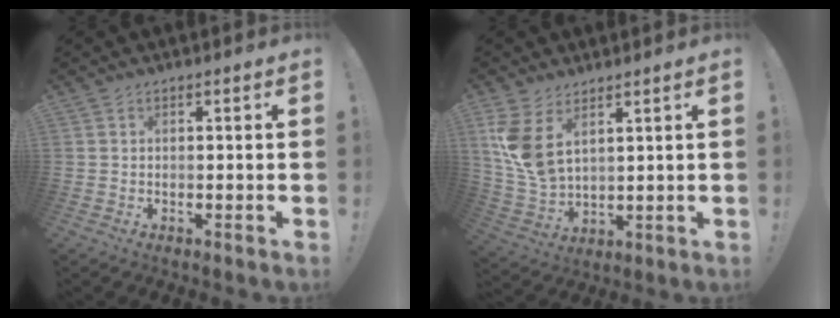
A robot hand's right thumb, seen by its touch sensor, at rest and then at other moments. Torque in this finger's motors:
{"motor_torque": [-0.41, 0.95, 0.59, -0.31, 0.11]}